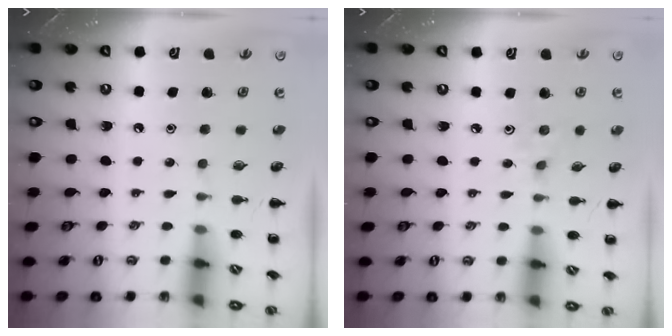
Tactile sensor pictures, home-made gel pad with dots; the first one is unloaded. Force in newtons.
{"total": 2.5, "press": 2.3, "slide": 0.9}